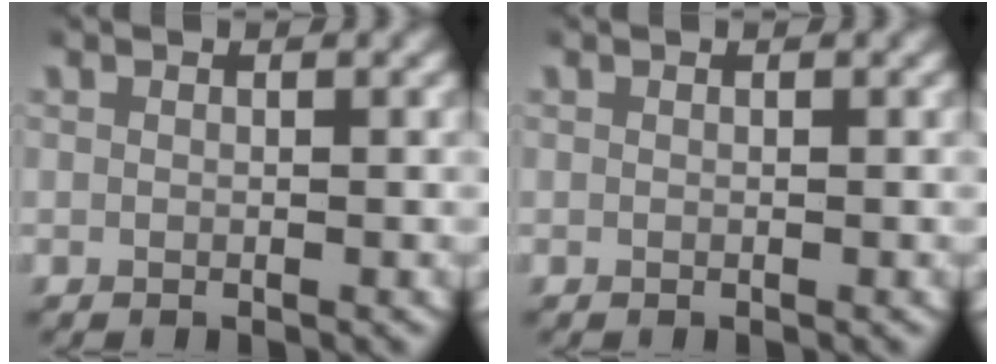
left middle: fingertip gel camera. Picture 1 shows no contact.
{"total": 0.0}